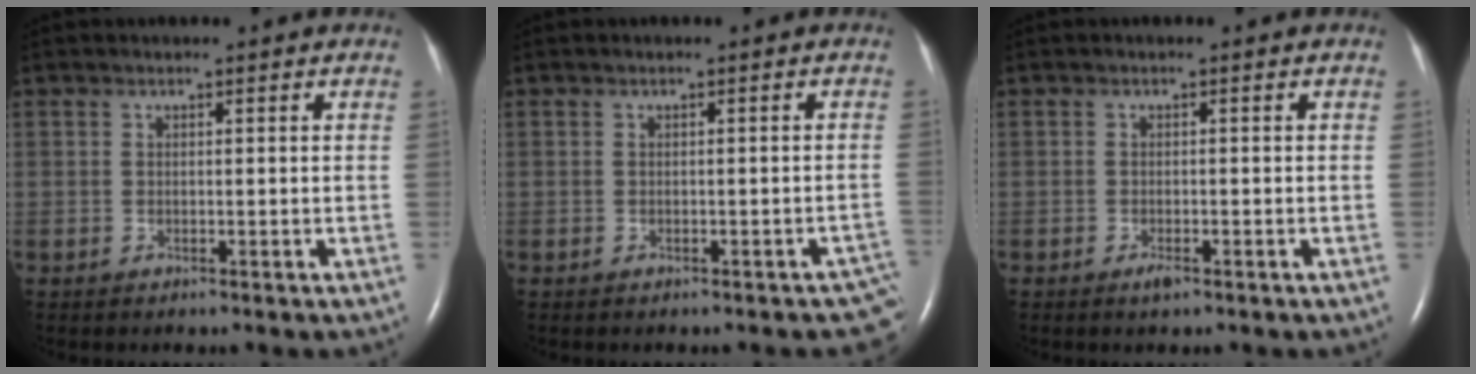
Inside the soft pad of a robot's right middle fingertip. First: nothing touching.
{"total": 3.4, "force": [-2.7, 1.2, 1.5], "torque": [0.002, 0.001, -0.028]}
{"total": 1.2, "force": [-0.8, 0.3, 0.8], "torque": [-0.018, -0.002, -0.011]}